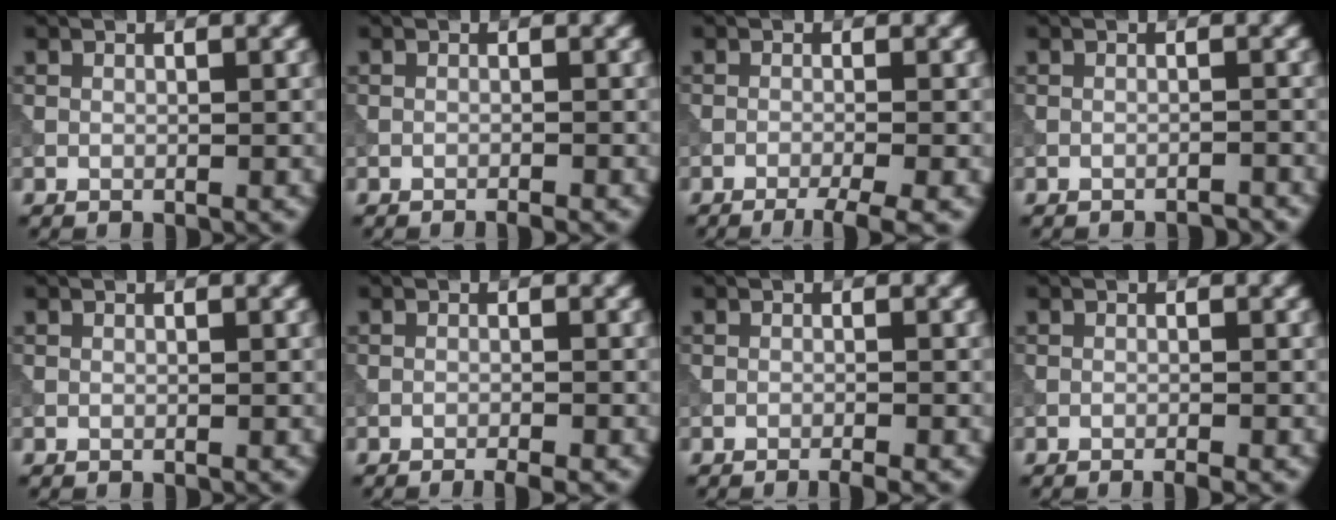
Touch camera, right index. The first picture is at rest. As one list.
[{"total": 0.8, "force": [-0.6, 0.1, 0.5], "torque": [-0.004, 0.000, -0.014]}, {"total": 3.4, "force": [-2.3, 0.5, 2.5], "torque": [-0.035, 0.001, -0.043]}, {"total": 1.5, "force": [-1.4, 0.2, 0.5], "torque": [0.004, 0.004, -0.022]}, {"total": 0.0}, {"total": 1.9, "force": [-1.3, 0.2, 1.3], "torque": [-0.017, 0.001, -0.023]}, {"total": 1.4, "force": [-0.9, 0.2, 1.0], "torque": [-0.010, 0.000, -0.017]}, {"total": 1.1, "force": [-0.7, 0.2, 0.8], "torque": [-0.008, -0.002, -0.013]}]